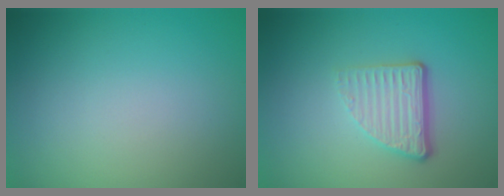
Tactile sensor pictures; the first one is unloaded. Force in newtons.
{"total": 3.8, "press": 2.5, "slide": 2.9}